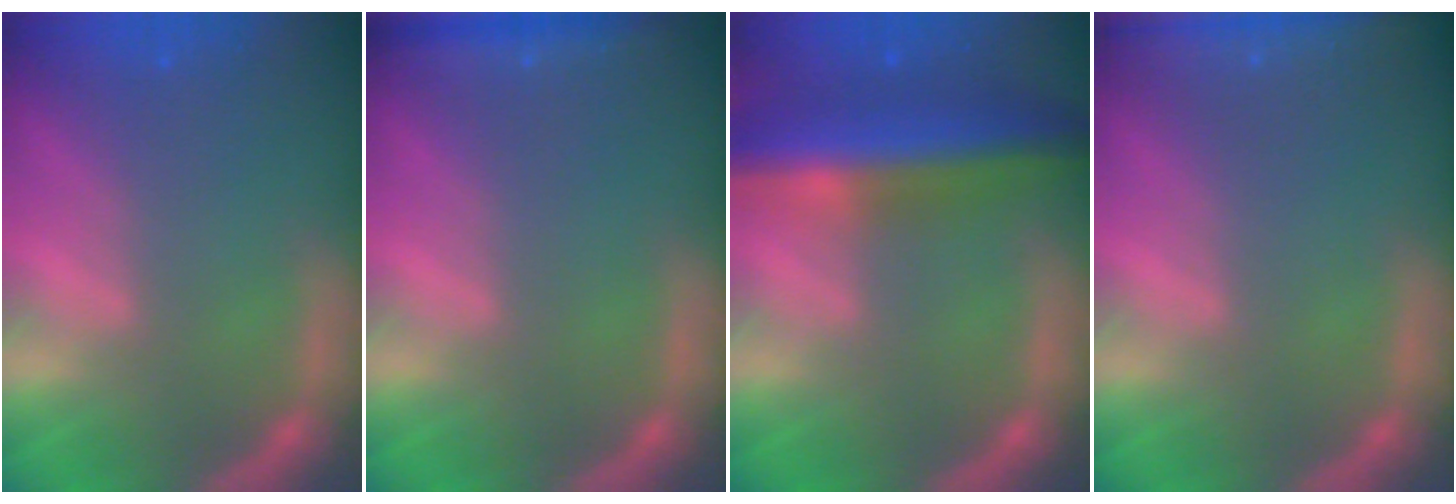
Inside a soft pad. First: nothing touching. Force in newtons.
{"total": 2.4}
{"total": 9.0}
{"total": 8.5}